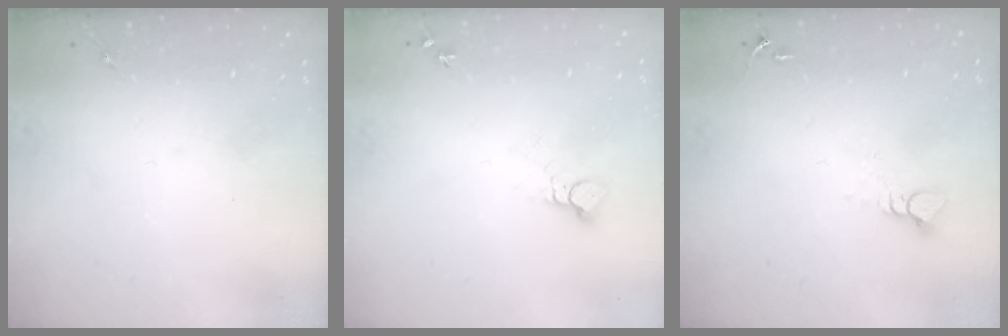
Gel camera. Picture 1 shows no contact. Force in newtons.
{"total": 3.7, "press": 3.7, "slide": 0.3}
{"total": 3.9, "press": 3.8, "slide": 0.5}